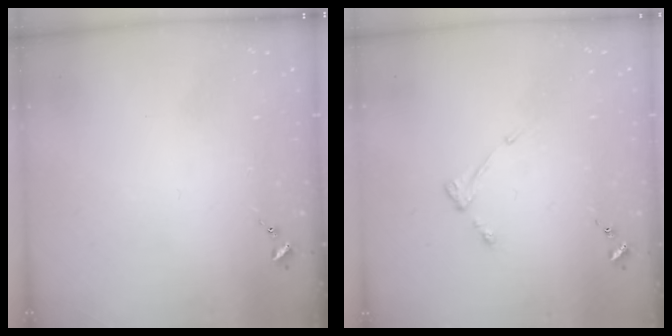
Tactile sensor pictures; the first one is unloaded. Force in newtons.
{"total": 4.2, "press": 4.1, "slide": 0.7}